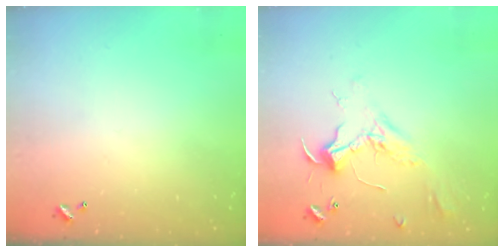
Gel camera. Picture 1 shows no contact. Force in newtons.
{"total": 2.3, "press": 2.2, "slide": 0.6}